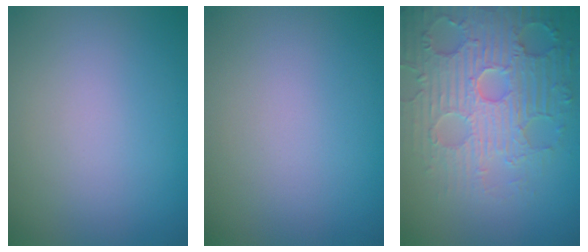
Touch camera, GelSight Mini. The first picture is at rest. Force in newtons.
{"total": 0.0}
{"total": 6.8, "press": 5.8, "slide": 3.5}